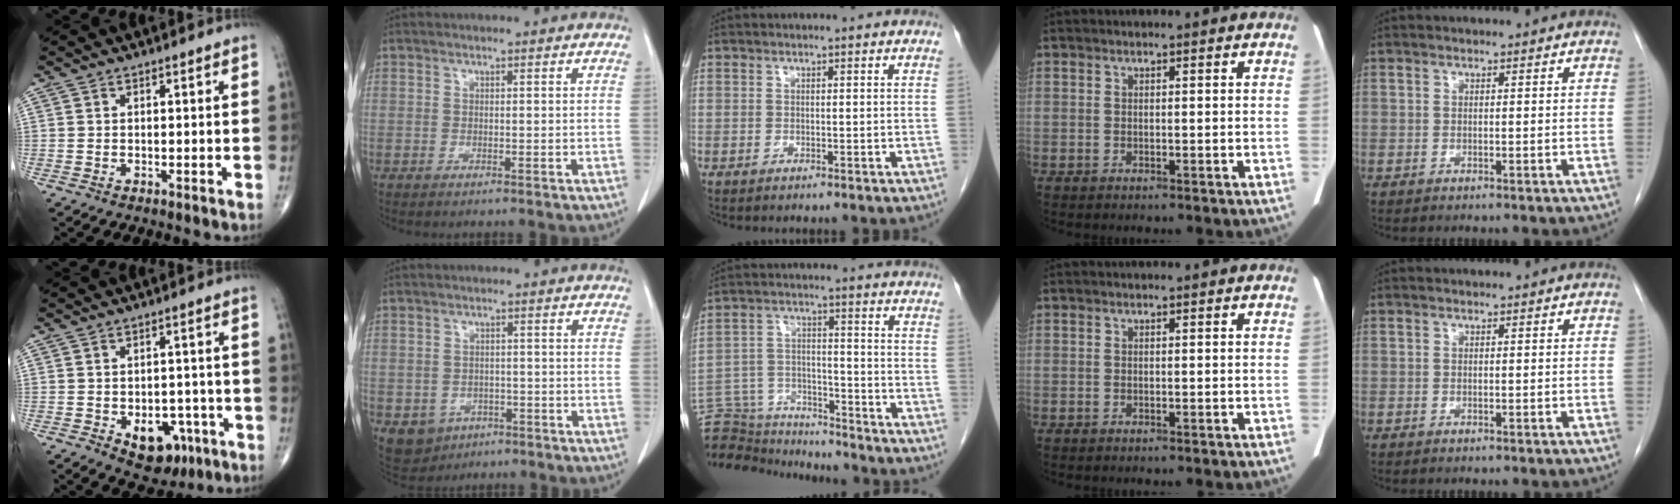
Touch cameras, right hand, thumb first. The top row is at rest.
{"thumb": {"total": 9.3, "force": [-3.7, 6.1, 6.0], "torque": [-0.045, 0.023, -0.038]}, "index": {"total": 5.9, "force": [-2.7, 5.1, 1.5], "torque": [-0.025, 0.004, -0.031]}, "middle": {"total": 14.4, "force": [-13.9, 2.8, 2.3], "torque": [-0.039, 0.035, -0.218]}}